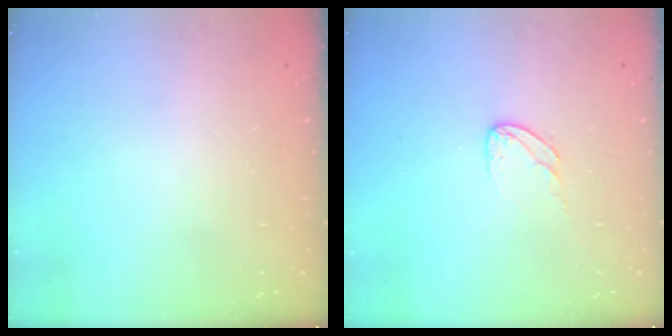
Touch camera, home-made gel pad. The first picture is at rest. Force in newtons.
{"total": 4.3, "press": 4.3, "slide": 0.2}